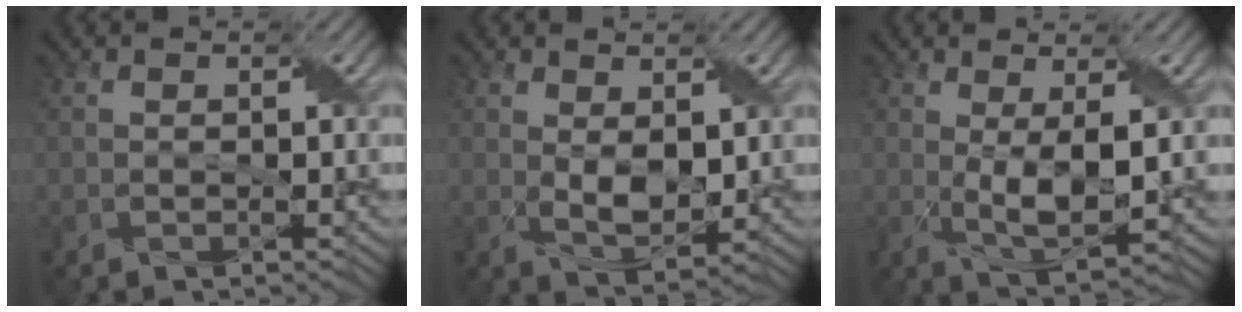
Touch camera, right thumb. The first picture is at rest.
{"total": 4.0, "force": [0.7, 2.2, 3.3], "torque": [-0.073, -0.006, 0.021]}
{"total": 5.5, "force": [0.3, 1.6, 5.3], "torque": [-0.109, -0.003, 0.009]}